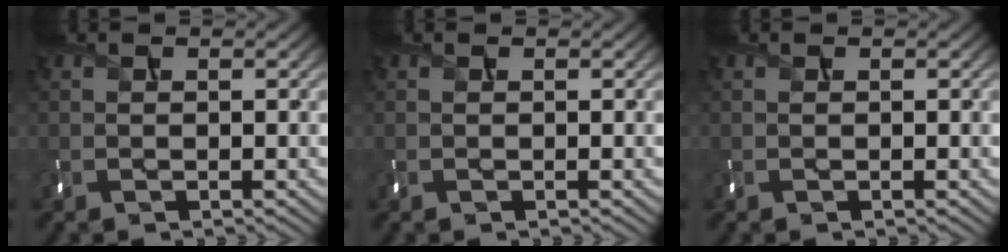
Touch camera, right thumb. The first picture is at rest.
{"total": 0.0}
{"total": 0.0}